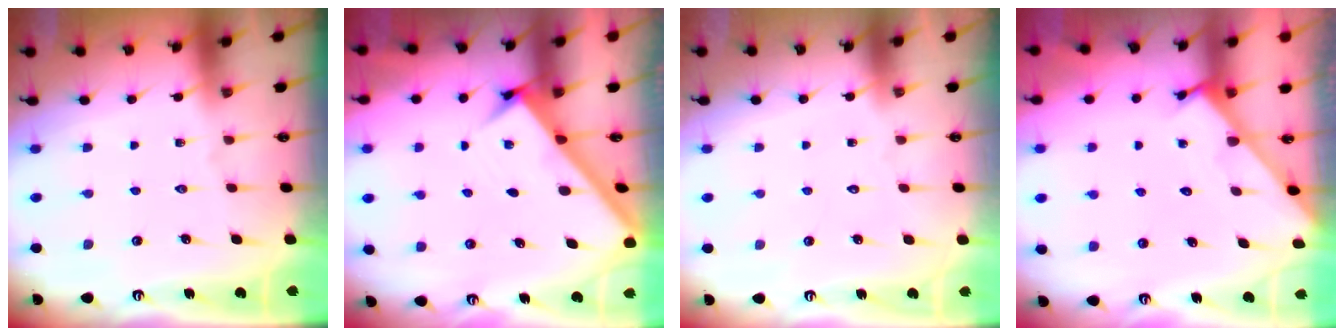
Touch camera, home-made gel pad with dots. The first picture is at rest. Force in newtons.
{"total": 2.9, "press": 2.9, "slide": 0.4}
{"total": 1.7, "press": 1.7, "slide": 0.1}
{"total": 1.5, "press": 1.5, "slide": 0.1}